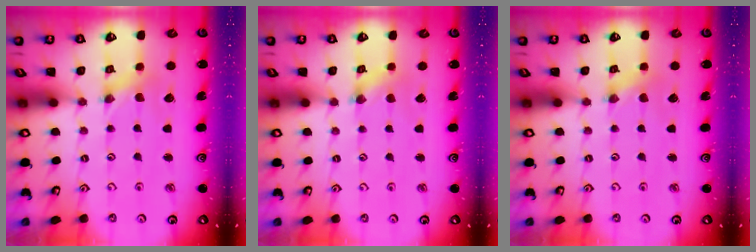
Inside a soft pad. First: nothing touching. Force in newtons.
{"total": 0.8, "press": 0.7, "slide": 0.3}
{"total": 0.7, "press": 0.7, "slide": 0.2}